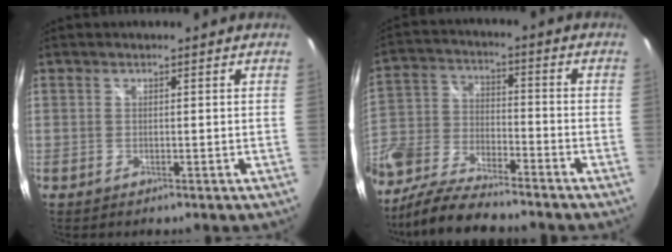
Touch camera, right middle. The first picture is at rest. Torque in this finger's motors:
{"motor_torque": [1.08, -1.06, 1.05, 0.21]}